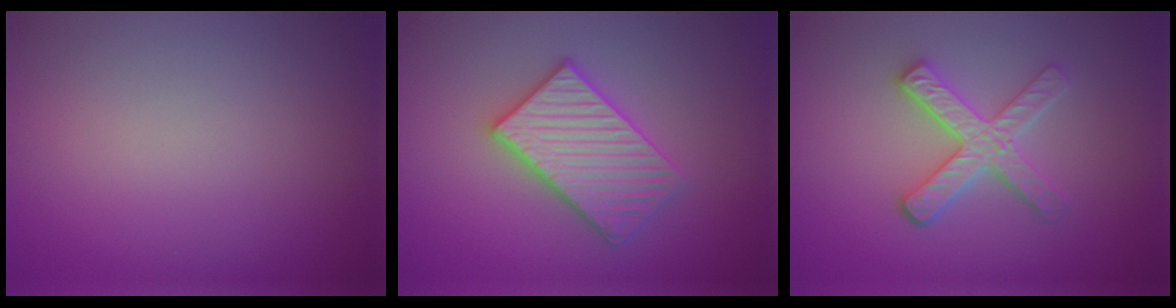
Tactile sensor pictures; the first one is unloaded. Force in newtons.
{"total": 4.1, "press": 4.0, "slide": 0.7}
{"total": 3.6, "press": 3.1, "slide": 1.9}